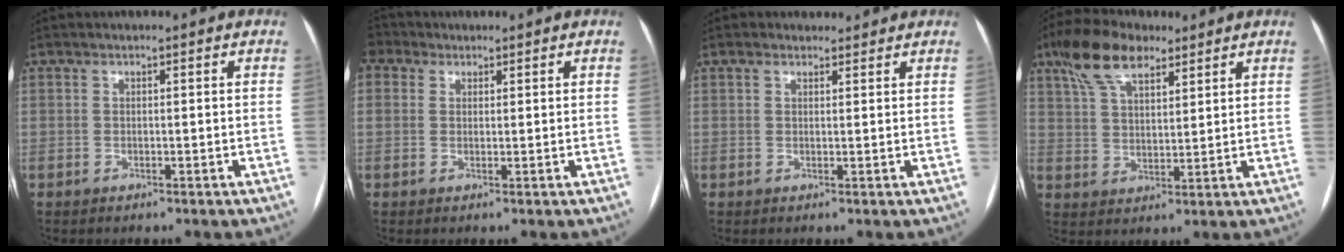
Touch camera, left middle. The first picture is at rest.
{"total": 3.4, "force": [2.0, 2.6, 1.0], "torque": [-0.036, 0.021, 0.046]}
{"total": 2.6, "force": [2.2, 1.3, 0.4], "torque": [-0.008, 0.022, 0.033]}
{"total": 10.0, "force": [6.7, 4.2, 6.2], "torque": [-0.128, 0.027, 0.128]}